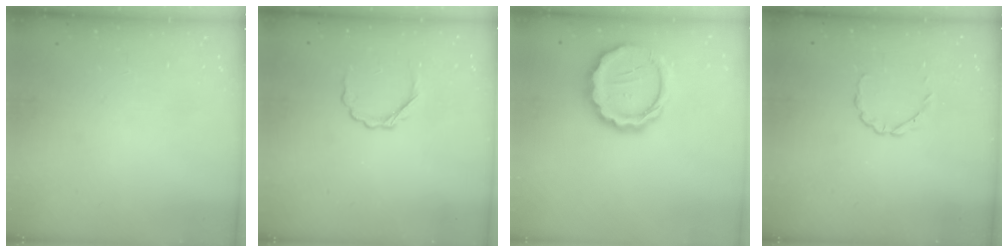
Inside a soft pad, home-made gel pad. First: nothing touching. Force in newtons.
{"total": 3.7, "press": 3.6, "slide": 0.7}
{"total": 15.6, "press": 15.2, "slide": 3.5}
{"total": 2.3, "press": 2.1, "slide": 0.8}